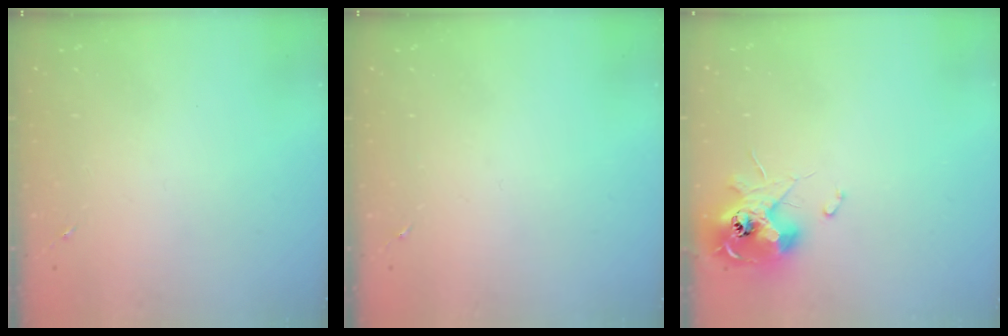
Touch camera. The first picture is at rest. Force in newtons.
{"total": 0.0}
{"total": 12.8, "press": 12.8, "slide": 1.5}